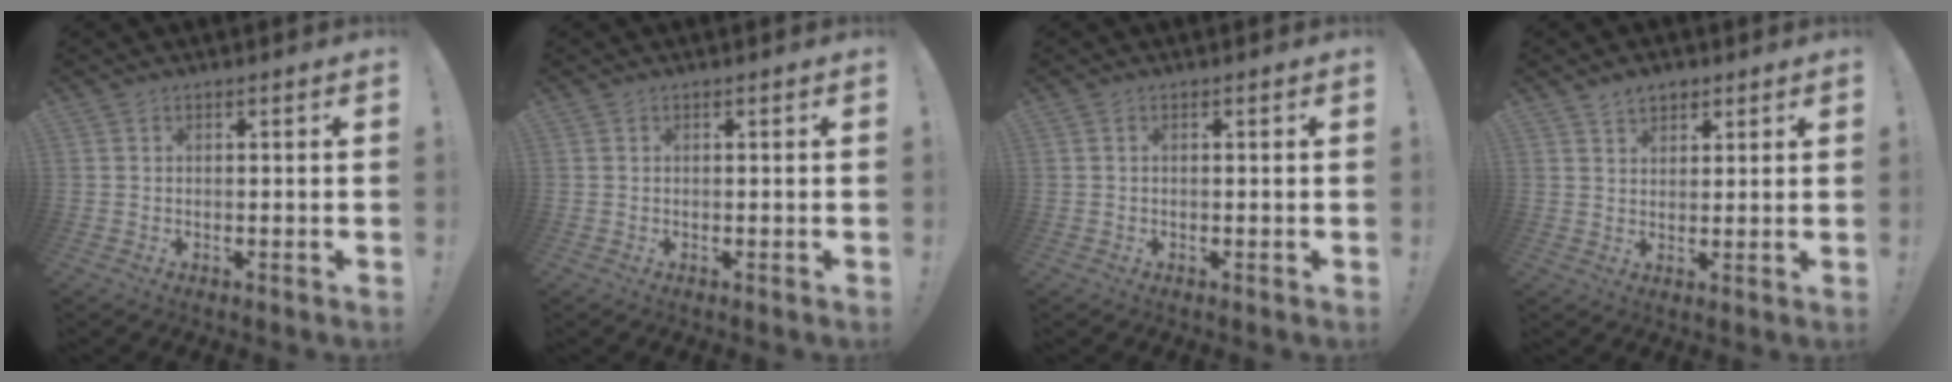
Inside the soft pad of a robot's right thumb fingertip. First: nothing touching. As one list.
[{"total": 0.0}, {"total": 0.0}, {"total": 4.3, "force": [3.1, 2.7, 1.2], "torque": [-0.018, -0.013, 0.057]}]